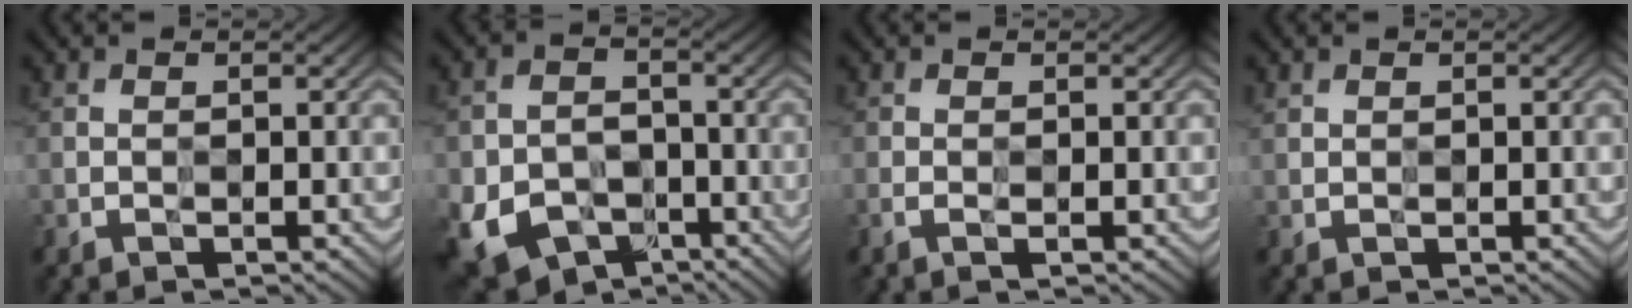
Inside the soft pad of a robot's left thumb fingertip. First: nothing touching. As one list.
[{"total": 10.5, "force": [-5.7, 7.2, 5.1], "torque": [-0.111, -0.031, -0.102]}, {"total": 1.0, "force": [-0.4, 0.2, 0.9], "torque": [-0.023, -0.003, -0.010]}, {"total": 0.7, "force": [0.5, 0.4, 0.2], "torque": [-0.004, -0.001, 0.015]}]